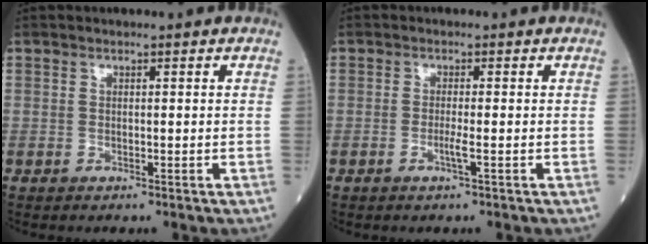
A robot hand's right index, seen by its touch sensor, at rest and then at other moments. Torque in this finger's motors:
{"motor_torque": [0.02, -0.03, 0.06, -0.01]}